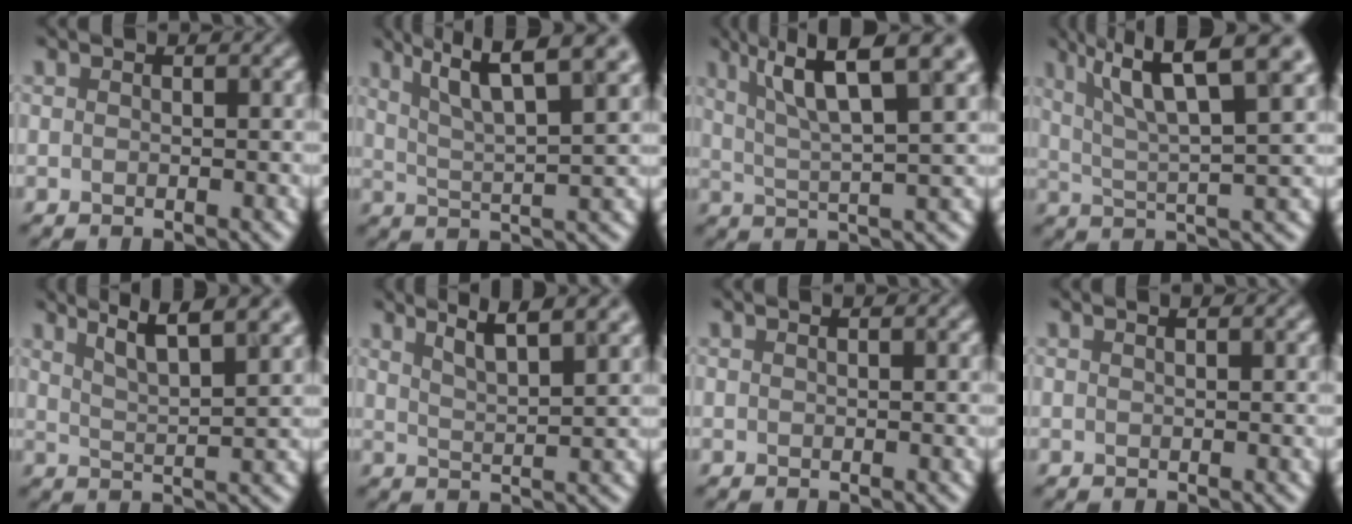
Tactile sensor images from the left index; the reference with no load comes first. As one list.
[{"total": 7.7, "force": [3.8, 1.9, 6.4], "torque": [-0.107, 0.017, 0.068]}, {"total": 8.7, "force": [3.7, 1.7, 7.7], "torque": [-0.130, 0.019, 0.078]}, {"total": 9.6, "force": [4.3, 2.1, 8.4], "torque": [-0.144, 0.017, 0.088]}, {"total": 6.1, "force": [4.1, 1.2, 4.4], "torque": [-0.068, 0.019, 0.065]}, {"total": 4.8, "force": [3.2, 0.8, 3.4], "torque": [-0.052, 0.017, 0.059]}, {"total": 0.9, "force": [0.5, 0.4, 0.6], "torque": [0.007, 0.006, -0.005]}, {"total": 1.4, "force": [0.8, 0.6, 0.9], "torque": [0.010, 0.009, -0.007]}]